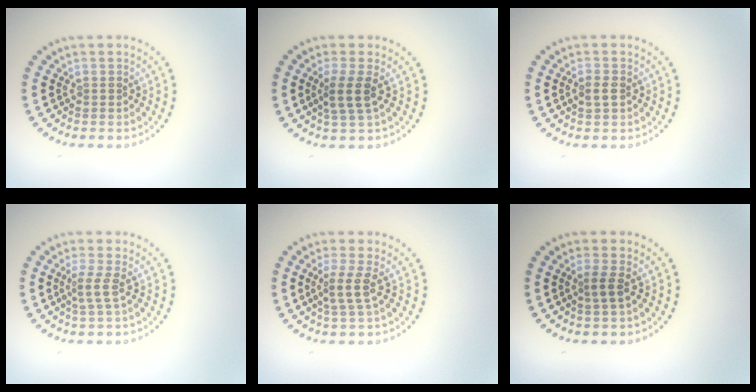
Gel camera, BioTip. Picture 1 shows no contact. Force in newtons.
{"total": 2.4, "press": 1.9, "slide": 1.5}
{"total": 1.3, "press": 1.3, "slide": 0.1}
{"total": 1.7, "press": 1.1, "slide": 1.3}
{"total": 2.4, "press": 1.8, "slide": 1.6}
{"total": 1.4, "press": 1.1, "slide": 0.9}